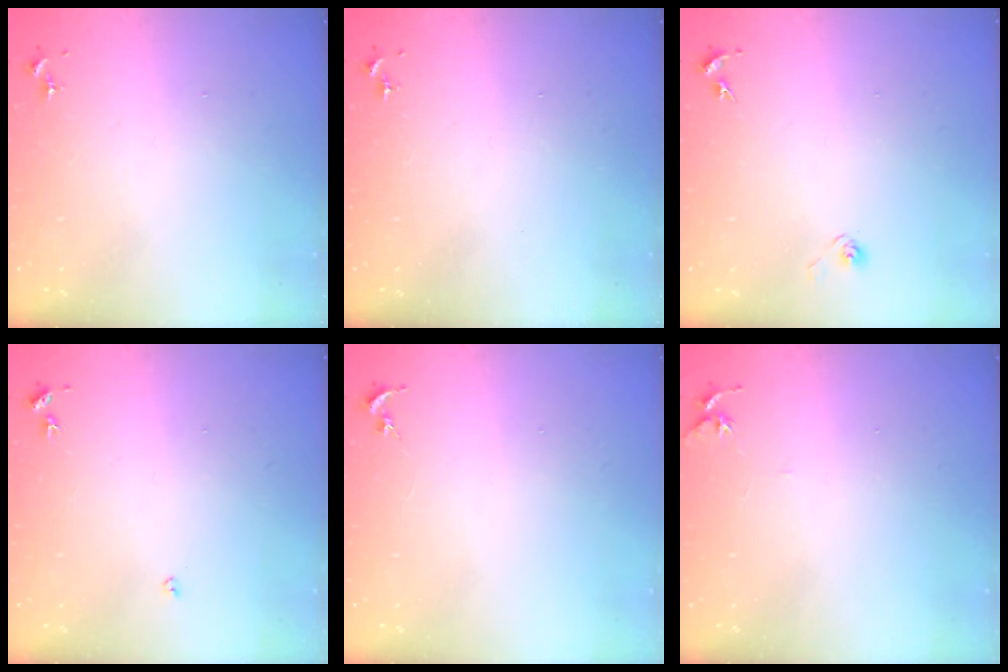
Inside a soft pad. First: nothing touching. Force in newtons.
{"total": 0.0}
{"total": 2.9, "press": 2.5, "slide": 1.5}
{"total": 2.7, "press": 2.7, "slide": 0.5}
{"total": 0.0}
{"total": 4.9, "press": 4.8, "slide": 0.5}